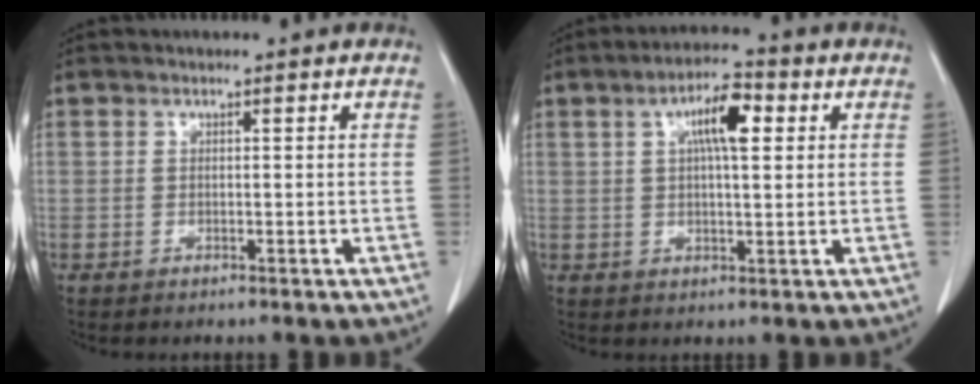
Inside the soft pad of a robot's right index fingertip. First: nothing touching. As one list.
[{"total": 7.3, "force": [2.3, 1.8, 6.6], "torque": [-0.116, 0.016, 0.036]}]